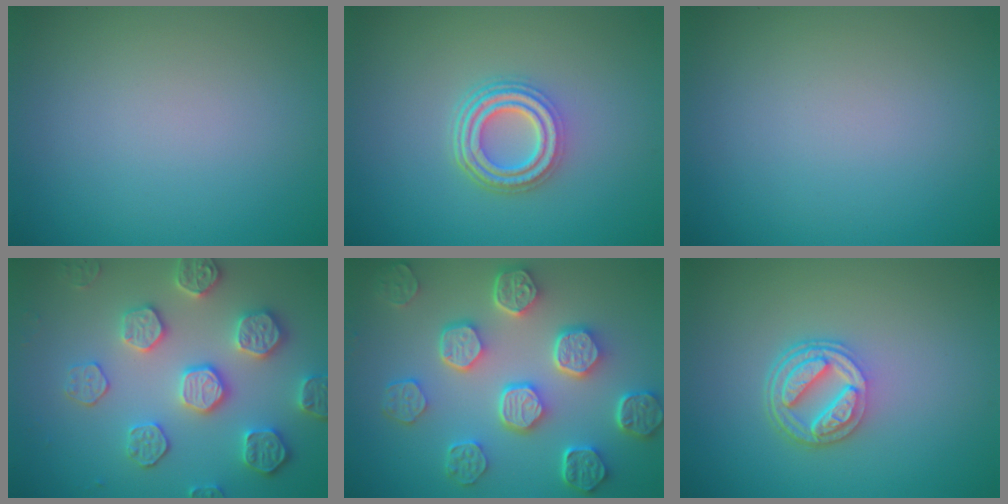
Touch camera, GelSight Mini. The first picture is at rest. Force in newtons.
{"total": 4.6, "press": 3.3, "slide": 3.2}
{"total": 0.0}
{"total": 5.3, "press": 5.0, "slide": 1.8}
{"total": 7.6, "press": 5.9, "slide": 4.9}
{"total": 4.3, "press": 3.3, "slide": 2.8}